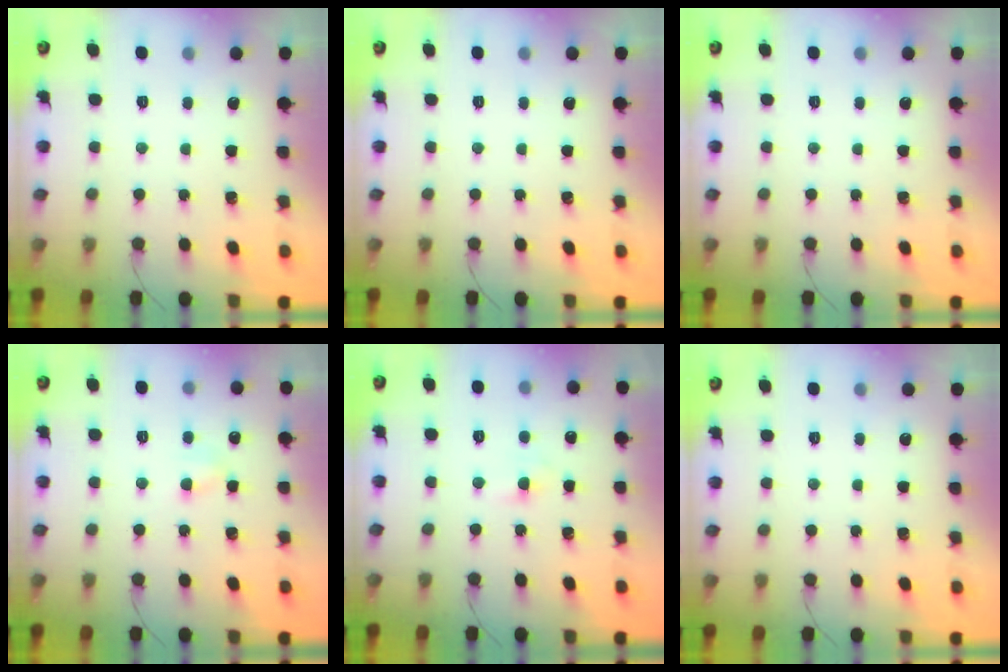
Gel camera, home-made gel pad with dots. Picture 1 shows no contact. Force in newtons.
{"total": 0.0}
{"total": 0.0}
{"total": 3.9, "press": 3.8, "slide": 0.8}
{"total": 2.4, "press": 2.2, "slide": 0.9}
{"total": 0.0}